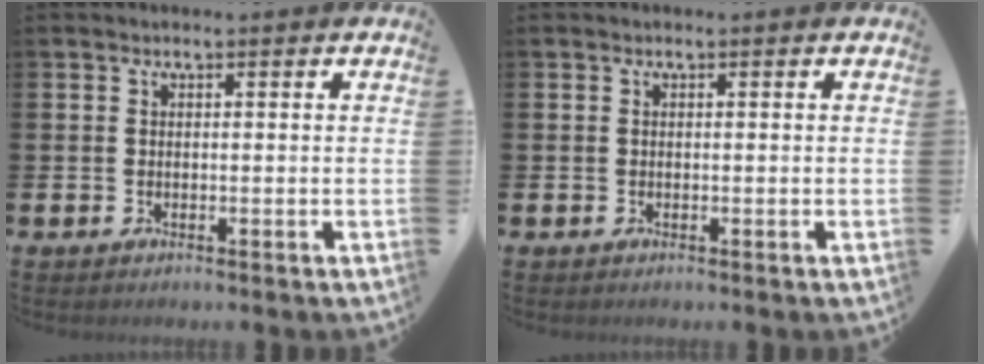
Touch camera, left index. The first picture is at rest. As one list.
[{"total": 0.0}]